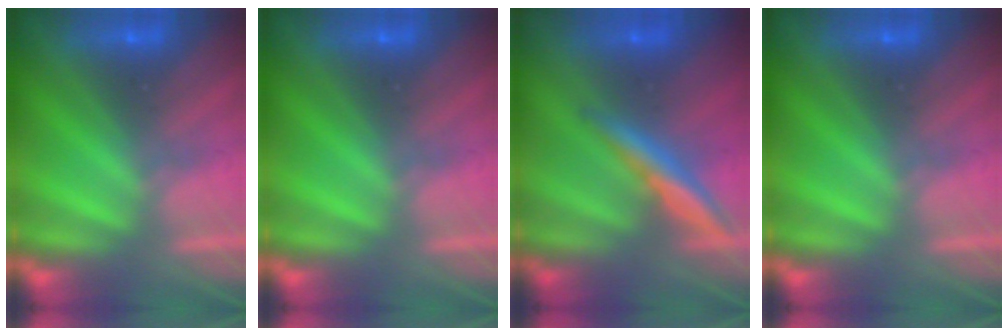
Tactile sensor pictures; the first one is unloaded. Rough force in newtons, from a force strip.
{"total": 0.0}
{"total": 2.6}
{"total": 0.0}